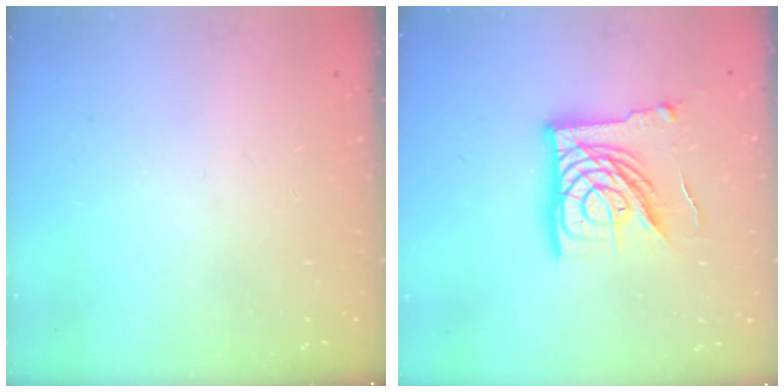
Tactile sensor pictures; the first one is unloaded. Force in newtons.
{"total": 17.0, "press": 16.9, "slide": 0.9}